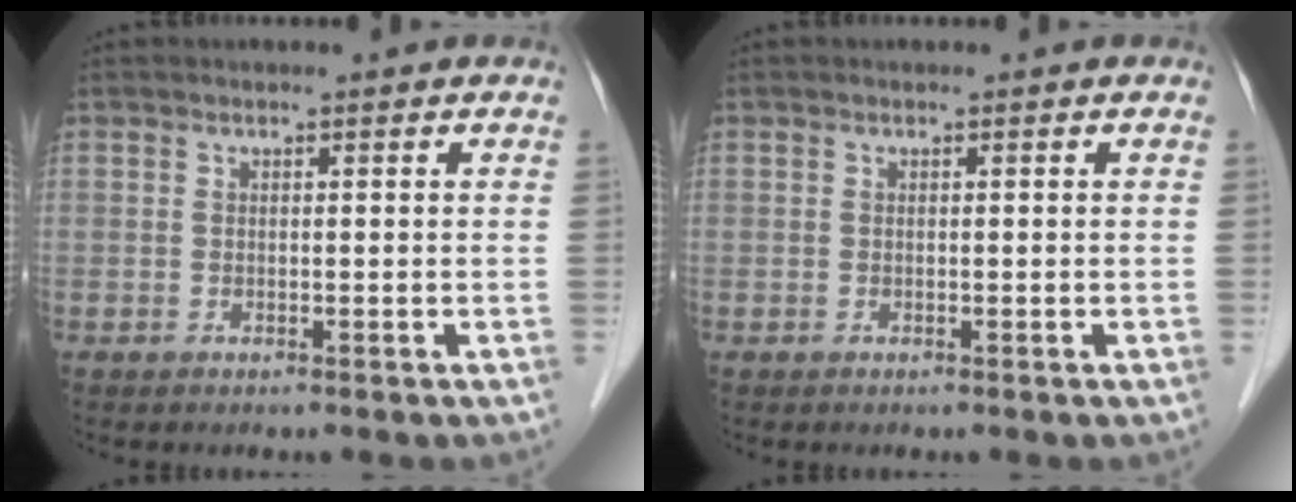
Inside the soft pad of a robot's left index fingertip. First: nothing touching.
{"total": 0.0}